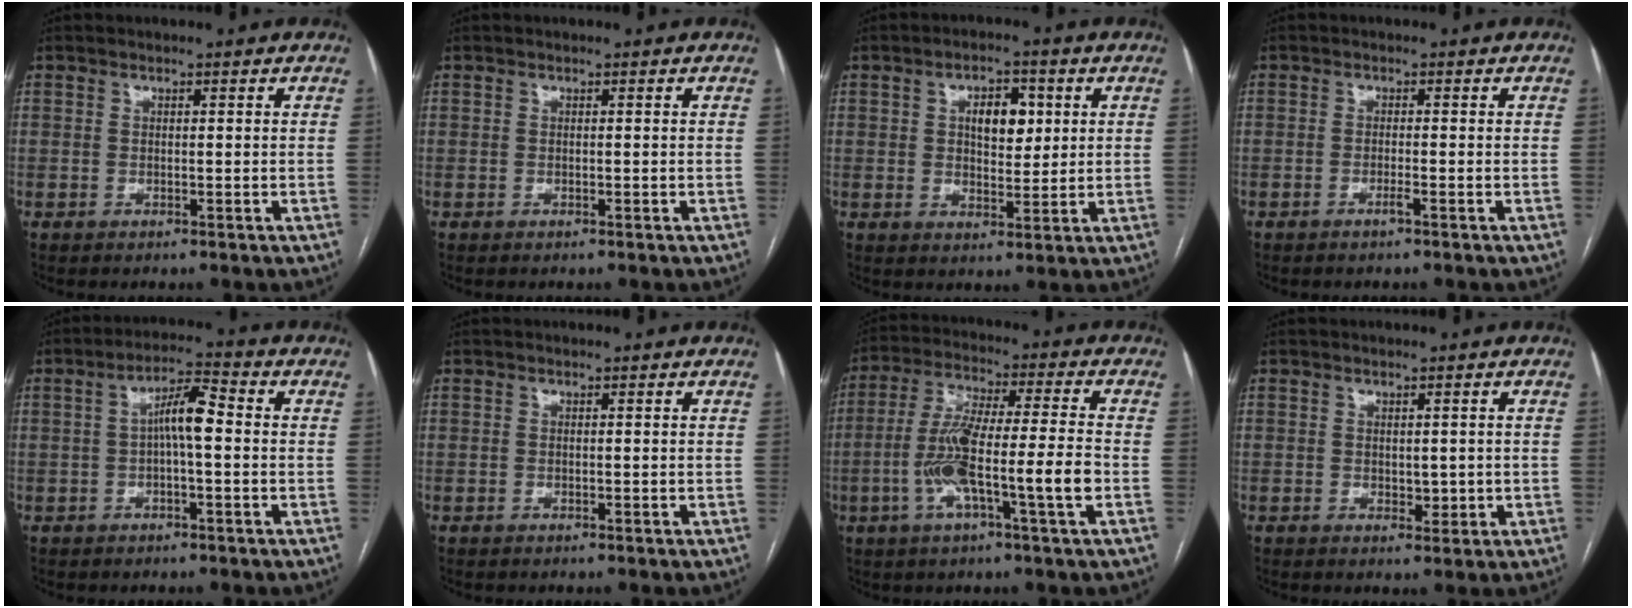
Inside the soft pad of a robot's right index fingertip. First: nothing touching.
{"total": 0.0}
{"total": 6.2, "force": [1.7, 3.1, 5.1], "torque": [-0.078, 0.010, 0.031]}
{"total": 1.0, "force": [-0.6, -0.1, 0.8], "torque": [-0.016, 0.000, -0.012]}
{"total": 6.0, "force": [0.2, 1.2, 5.9], "torque": [-0.104, 0.020, 0.000]}
{"total": 0.0}
{"total": 12.8, "force": [-3.5, 0.4, 12.3], "torque": [-0.234, 0.007, -0.067]}
{"total": 2.3, "force": [0.0, 1.5, 1.7], "torque": [-0.021, -0.002, 0.006]}